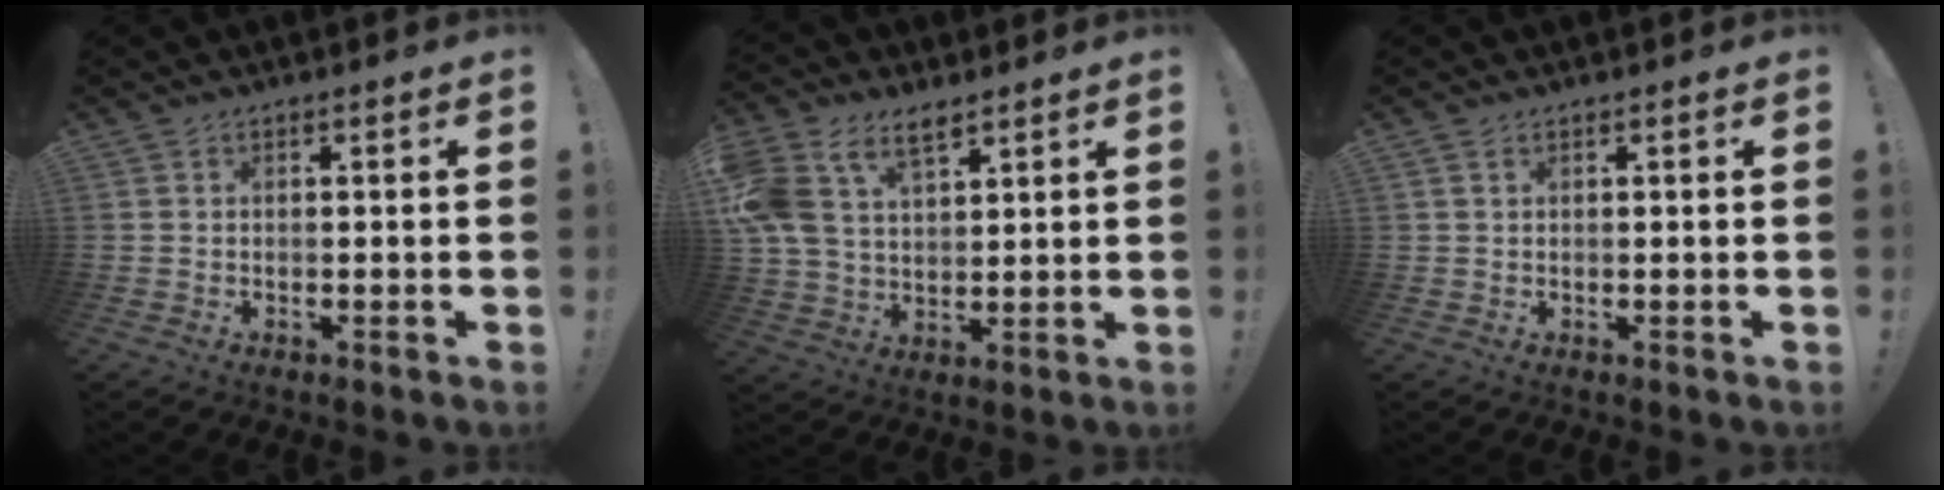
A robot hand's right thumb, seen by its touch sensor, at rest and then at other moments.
{"total": 13.6, "force": [7.5, 8.2, 7.8], "torque": [-0.164, -0.028, 0.145]}
{"total": 0.7, "force": [0.5, 0.4, 0.4], "torque": [-0.004, -0.001, 0.008]}